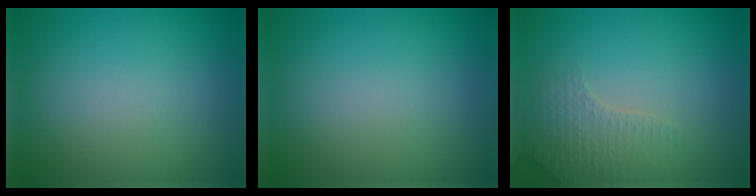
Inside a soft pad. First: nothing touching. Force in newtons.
{"total": 0.0}
{"total": 2.6, "press": 2.5, "slide": 0.5}